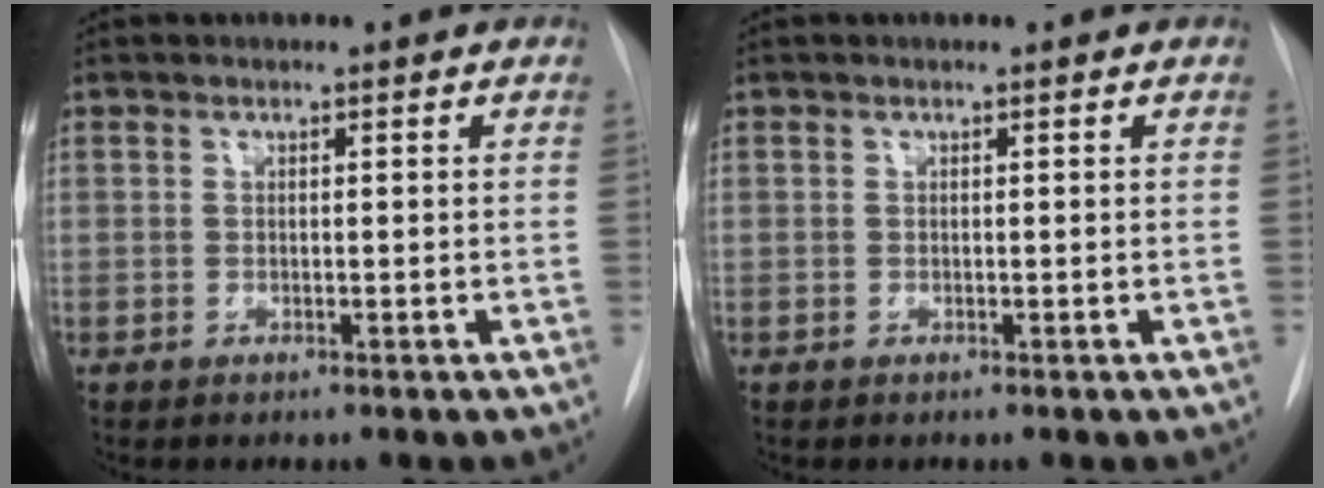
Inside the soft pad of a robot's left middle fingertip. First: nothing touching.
{"total": 0.0}